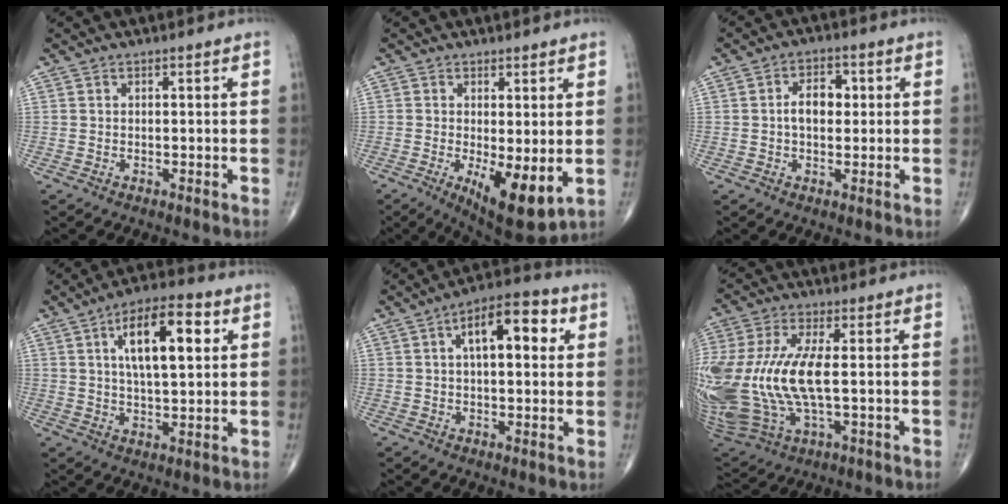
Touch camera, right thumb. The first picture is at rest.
{"total": 9.7, "force": [-1.8, 3.3, 9.0], "torque": [-0.135, -0.027, -0.019]}
{"total": 5.4, "force": [0.5, 3.4, 4.1], "torque": [-0.060, 0.011, 0.003]}
{"total": 13.5, "force": [4.3, 5.3, 11.7], "torque": [-0.177, 0.000, 0.068]}
{"total": 11.8, "force": [3.4, 5.3, 10.0], "torque": [-0.133, 0.020, 0.046]}
{"total": 22.9, "force": [0.0, 10.6, 20.2], "torque": [-0.497, -0.010, 0.018]}